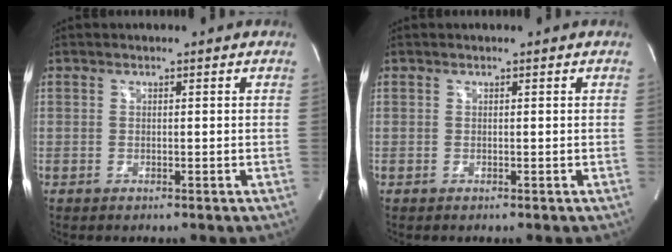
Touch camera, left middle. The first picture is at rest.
{"total": 0.0}